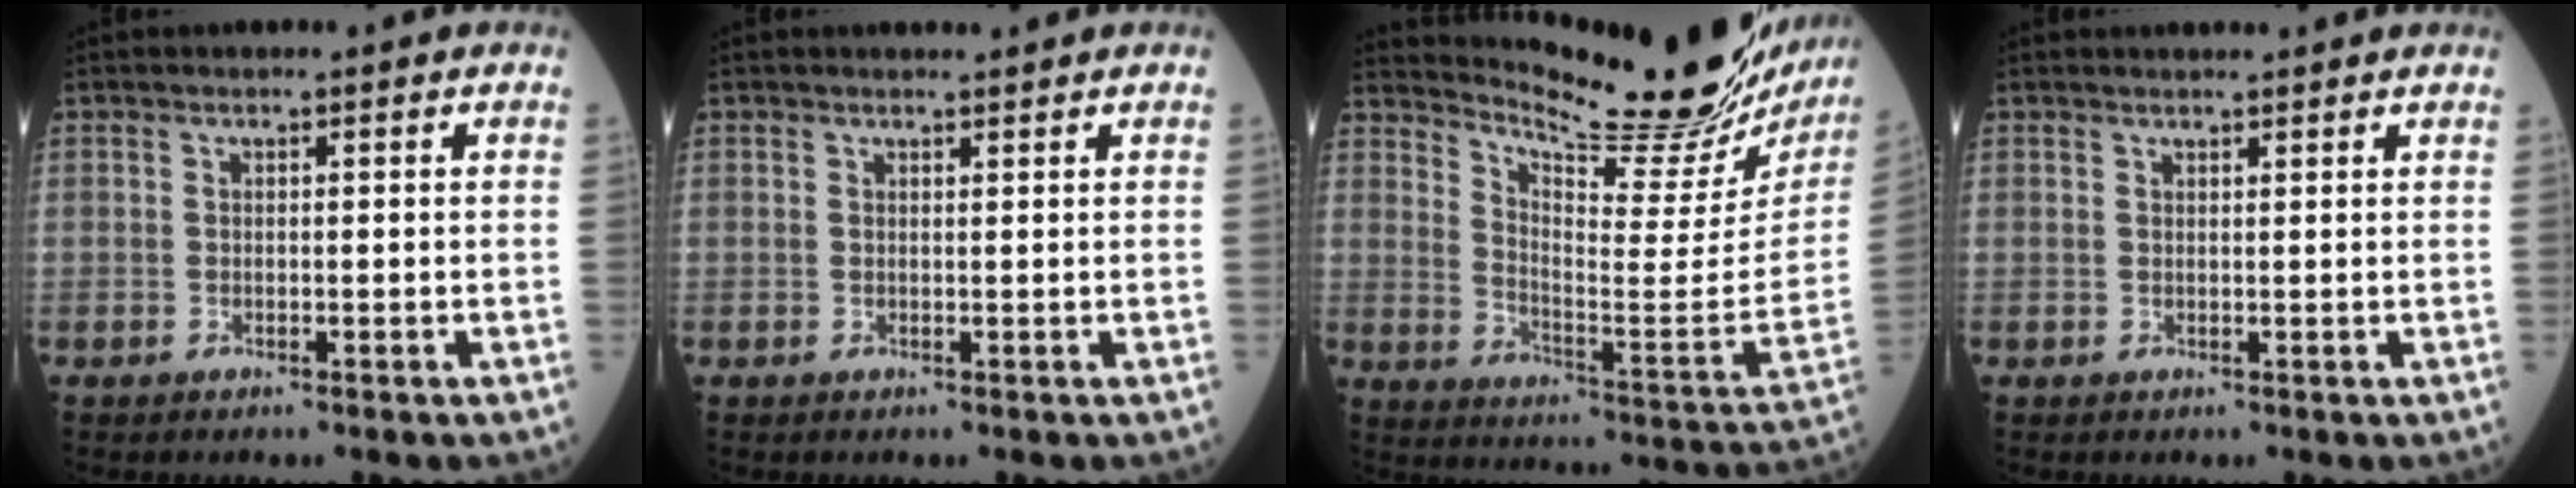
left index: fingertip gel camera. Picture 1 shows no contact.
{"total": 1.3, "force": [1.3, -0.2, 0.1], "torque": [-0.007, 0.000, 0.021]}
{"total": 25.0, "force": [22.4, 2.6, 10.7], "torque": [-0.176, -0.092, 0.299]}
{"total": 3.6, "force": [3.5, 0.2, 0.9], "torque": [-0.015, 0.016, 0.042]}